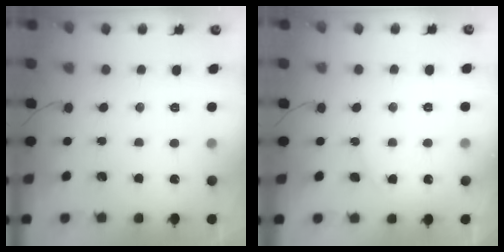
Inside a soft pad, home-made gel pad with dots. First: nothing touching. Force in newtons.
{"total": 3.9, "press": 3.9, "slide": 0.5}